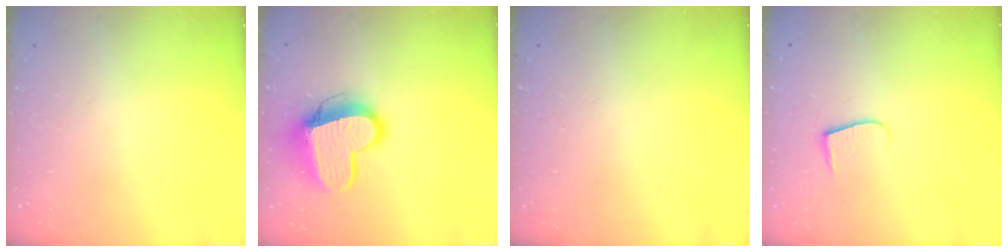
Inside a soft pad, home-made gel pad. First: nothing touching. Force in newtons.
{"total": 13.5, "press": 13.5, "slide": 1.1}
{"total": 0.0}
{"total": 4.8, "press": 4.8, "slide": 0.6}